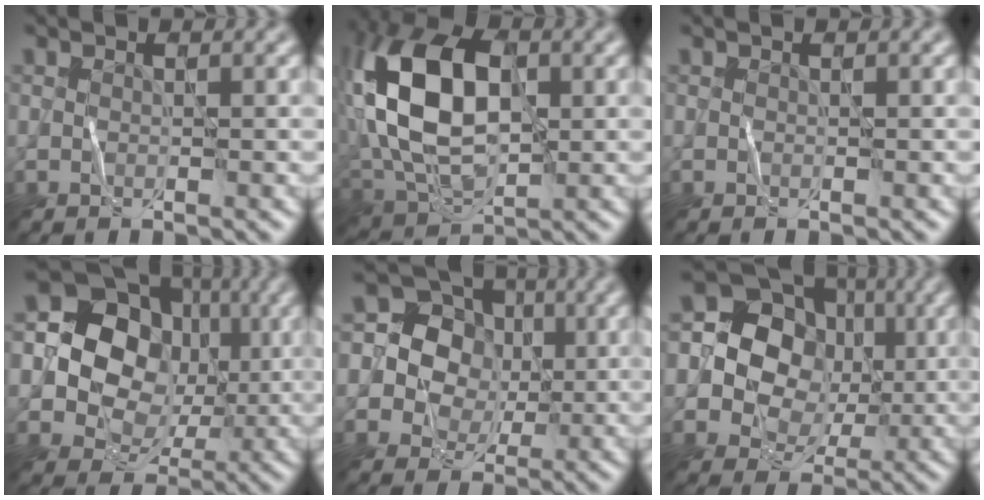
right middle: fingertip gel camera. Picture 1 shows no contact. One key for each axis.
{"total": 12.5, "fx": 0.7, "fy": 7.8, "fz": 9.7, "tx": -0.195, "ty": 0.018, "tz": 0.002}
{"total": 0.0}
{"total": 9.7, "fx": 0.3, "fy": 8.3, "fz": 5.0, "tx": -0.060, "ty": 0.007, "tz": -0.007}
{"total": 6.0, "fx": 0.4, "fy": 5.7, "fz": 2.1, "tx": -0.017, "ty": 0.022, "tz": -0.013}
{"total": 8.7, "fx": 0.3, "fy": 7.7, "fz": 4.1, "tx": -0.041, "ty": 0.018, "tz": -0.014}